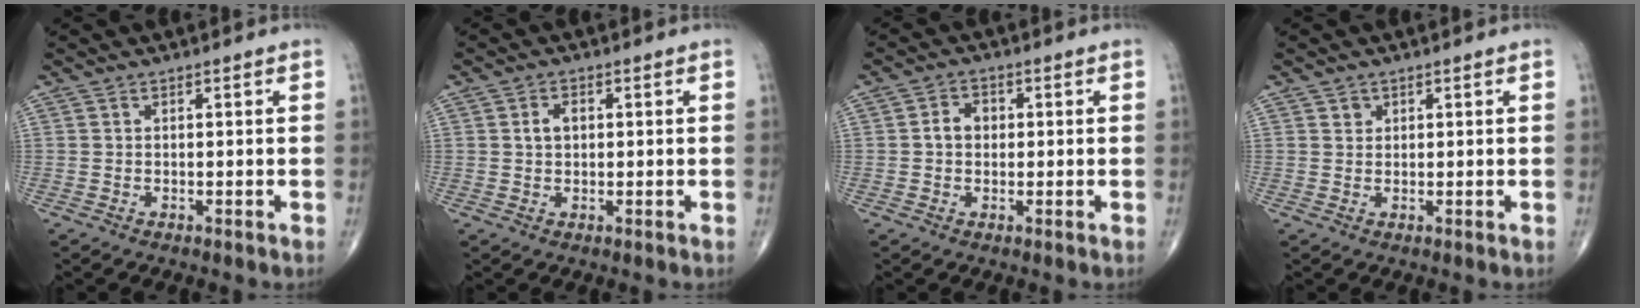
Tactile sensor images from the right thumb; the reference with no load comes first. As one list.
[{"total": 2.8, "force": [0.5, 1.9, 2.0], "torque": [-0.033, 0.006, 0.009]}, {"total": 3.7, "force": [0.2, 2.9, 2.3], "torque": [-0.030, 0.012, -0.002]}, {"total": 1.3, "force": [0.7, 1.1, 0.3], "torque": [0.007, -0.003, 0.009]}]